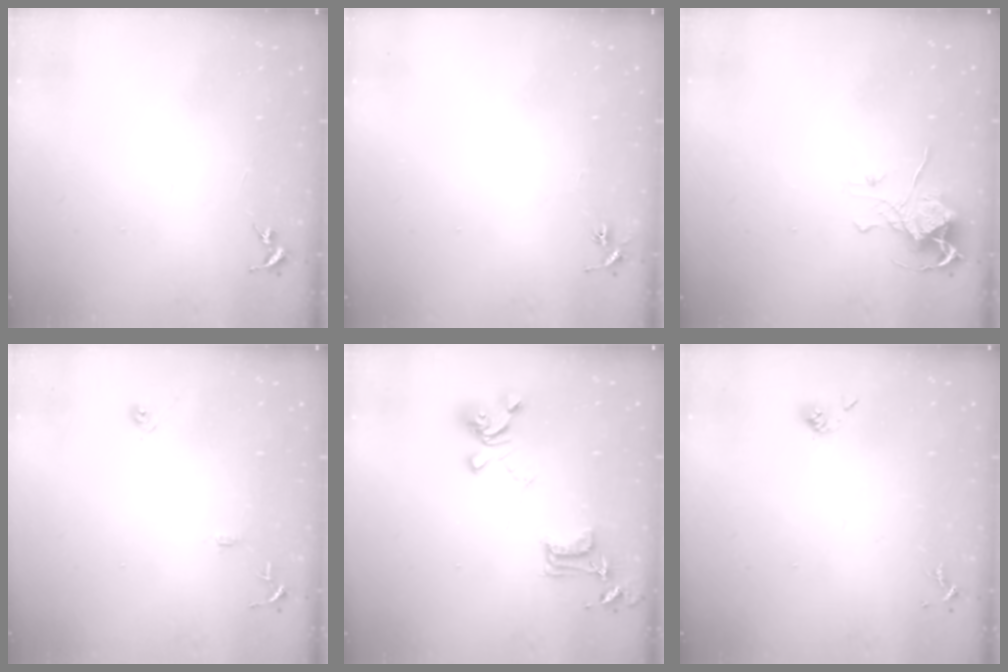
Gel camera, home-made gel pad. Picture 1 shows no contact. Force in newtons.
{"total": 2.9, "press": 2.9, "slide": 0.3}
{"total": 8.0, "press": 8.0, "slide": 0.6}
{"total": 9.1, "press": 9.1, "slide": 0.8}
{"total": 15.9, "press": 15.9, "slide": 1.0}
{"total": 3.6, "press": 3.4, "slide": 1.3}